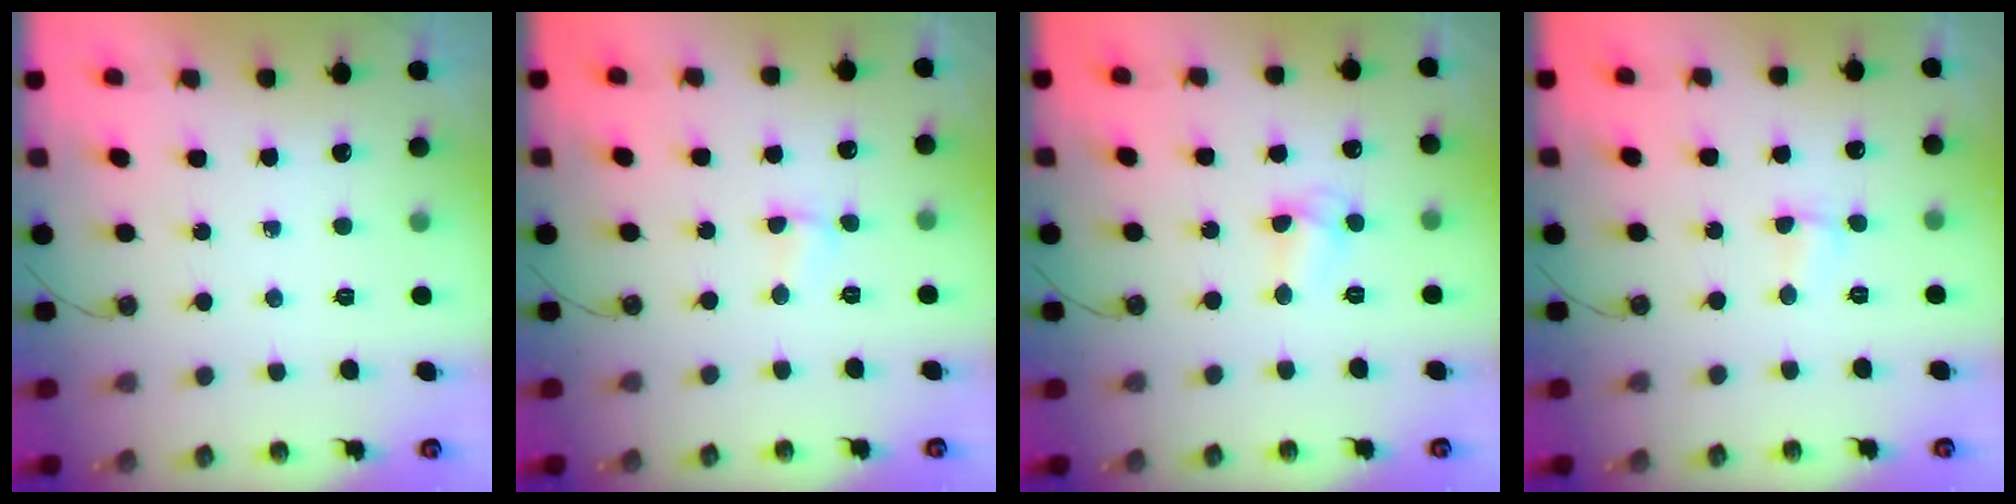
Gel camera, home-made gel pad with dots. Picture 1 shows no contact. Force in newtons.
{"total": 1.4, "press": 1.4, "slide": 0.4}
{"total": 5.1, "press": 5.1, "slide": 0.5}
{"total": 2.2, "press": 2.2, "slide": 0.5}